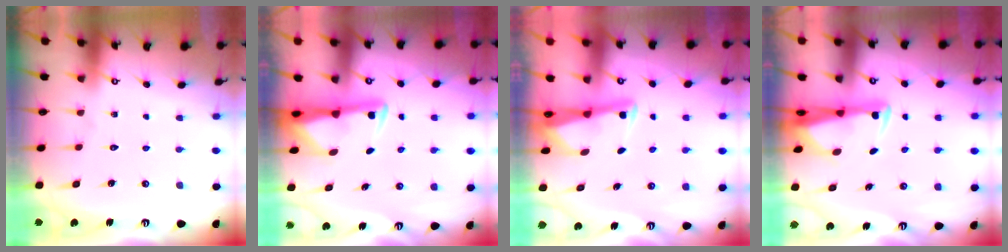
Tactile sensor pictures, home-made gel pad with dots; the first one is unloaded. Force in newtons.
{"total": 2.9, "press": 2.8, "slide": 0.5}
{"total": 2.5, "press": 2.5, "slide": 0.3}
{"total": 2.8, "press": 2.6, "slide": 0.9}